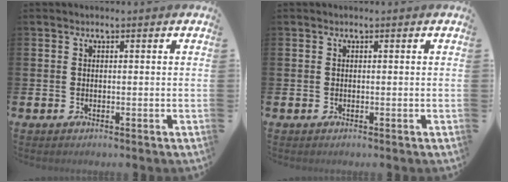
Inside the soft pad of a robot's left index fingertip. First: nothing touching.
{"total": 0.0}